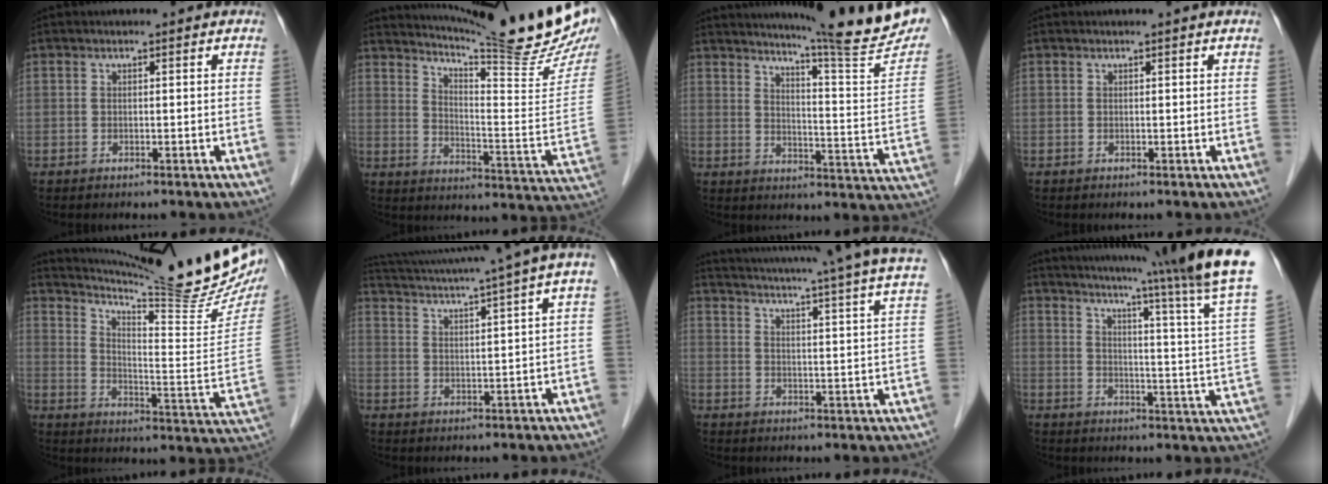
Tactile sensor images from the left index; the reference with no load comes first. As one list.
[{"total": 20.7, "force": [18.1, -1.8, 9.9], "torque": [-0.160, -0.095, 0.238]}, {"total": 17.4, "force": [15.7, -1.9, 7.3], "torque": [-0.108, -0.086, 0.193]}, {"total": 0.0}, {"total": 24.1, "force": [21.2, -0.7, 11.3], "torque": [-0.184, -0.099, 0.282]}, {"total": 14.6, "force": [12.1, -2.0, 7.8], "torque": [-0.142, -0.007, 0.168]}, {"total": 25.8, "force": [22.4, -0.5, 12.9], "torque": [-0.206, -0.043, 0.272]}, {"total": 24.5, "force": [19.5, -2.3, 14.6], "torque": [-0.217, -0.068, 0.238]}]